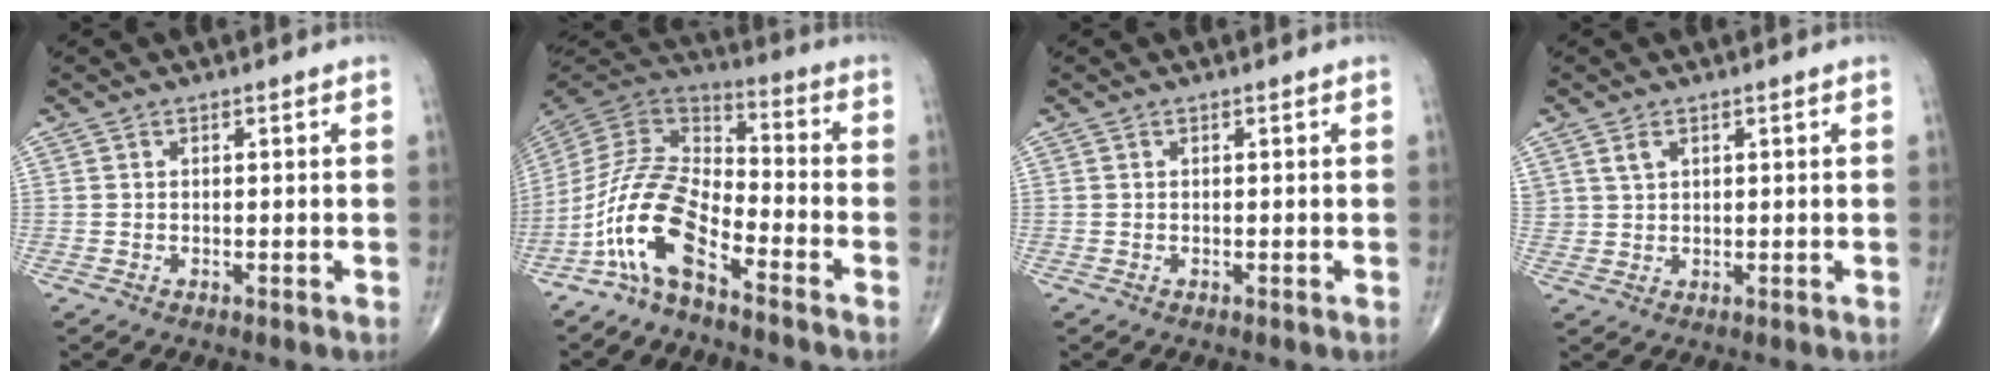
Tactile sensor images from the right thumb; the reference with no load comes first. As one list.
[{"total": 13.1, "force": [-7.8, 4.9, 9.3], "torque": [-0.187, 0.074, -0.162]}, {"total": 0.0}, {"total": 2.3, "force": [1.3, 1.5, 1.2], "torque": [-0.018, -0.008, 0.031]}]